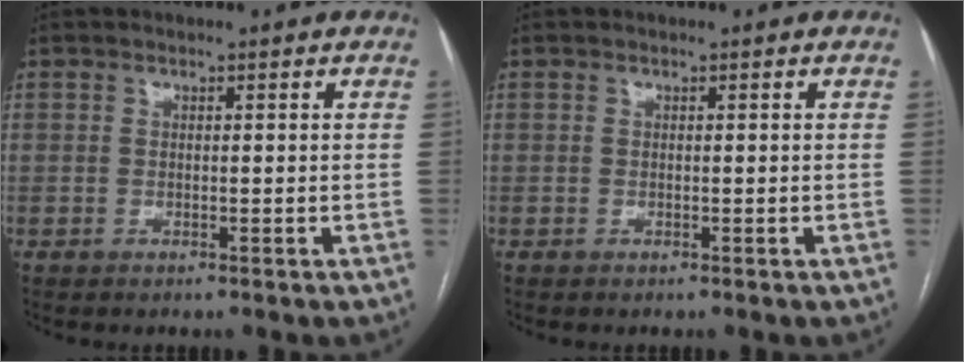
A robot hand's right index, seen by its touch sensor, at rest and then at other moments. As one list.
[{"total": 0.0}]